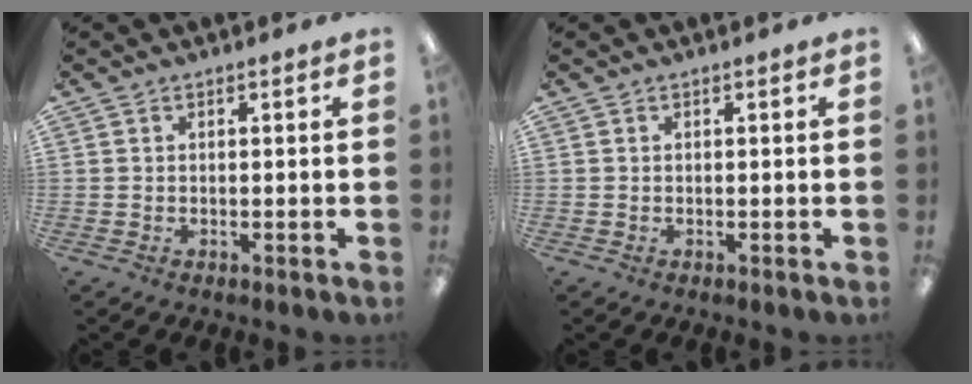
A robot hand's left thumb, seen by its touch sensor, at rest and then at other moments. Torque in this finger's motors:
{"motor_torque": [0.00, 0.00, -0.13, 0.13, 0.00]}